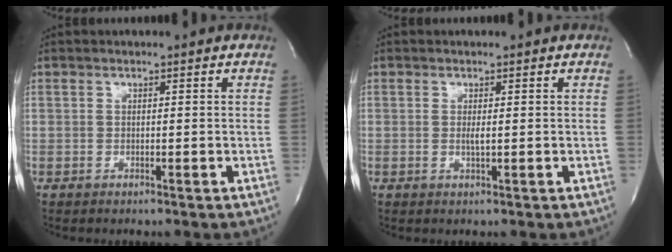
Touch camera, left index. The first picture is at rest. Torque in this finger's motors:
{"motor_torque": [0.39, 0.01, 0.00, 0.00]}